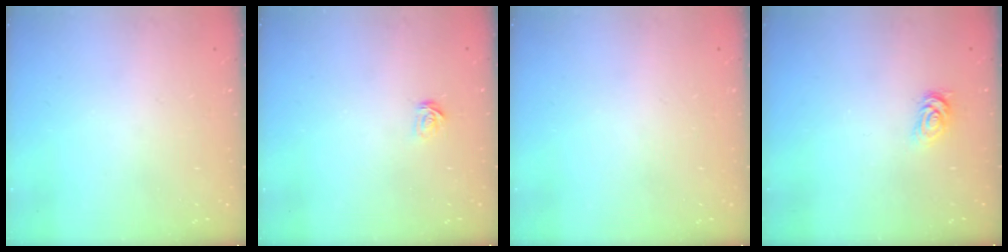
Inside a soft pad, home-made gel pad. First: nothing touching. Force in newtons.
{"total": 2.4, "press": 2.4, "slide": 0.2}
{"total": 0.0}
{"total": 1.8, "press": 1.8, "slide": 0.3}